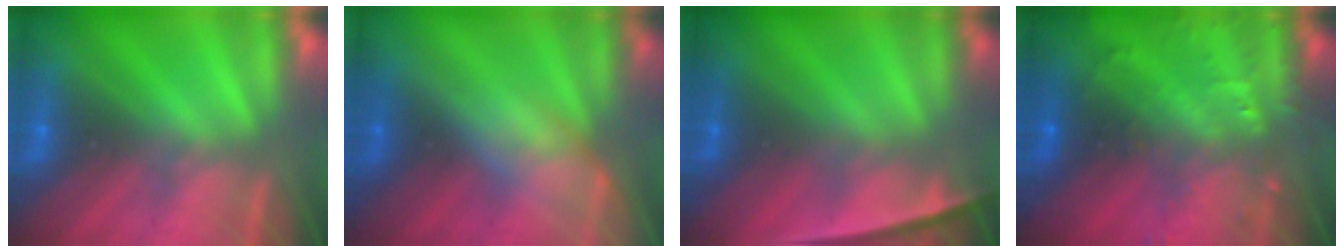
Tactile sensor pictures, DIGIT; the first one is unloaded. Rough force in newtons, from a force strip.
{"total": 2.8}
{"total": 2.4}
{"total": 7.0}